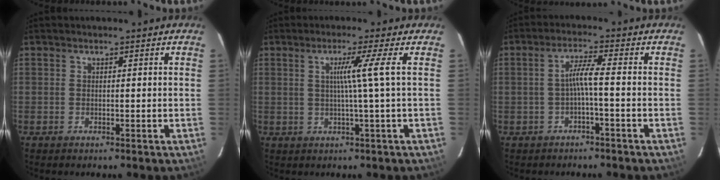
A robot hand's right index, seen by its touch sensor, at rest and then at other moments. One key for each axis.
{"total": 4.9, "fx": 0.5, "fy": -2.3, "fz": 4.3, "tx": -0.066, "ty": -0.007, "tz": 0.010}
{"total": 3.4, "fx": -1.3, "fy": -0.5, "fz": 3.1, "tx": -0.066, "ty": 0.005, "tz": -0.023}